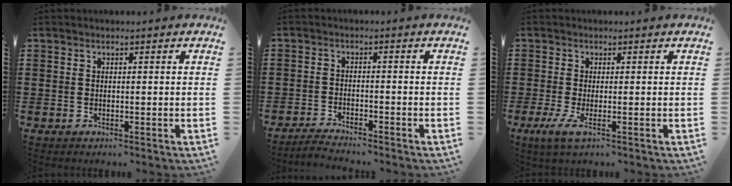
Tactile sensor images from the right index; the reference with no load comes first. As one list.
[{"total": 2.3, "force": [-2.3, 0.1, 0.0], "torque": [-0.006, 0.002, -0.049]}, {"total": 2.4, "force": [-0.7, 0.5, 2.2], "torque": [-0.053, -0.008, -0.015]}]